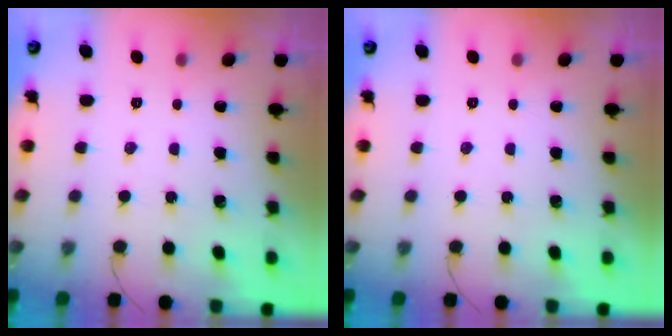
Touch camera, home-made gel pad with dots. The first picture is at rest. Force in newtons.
{"total": 0.0}